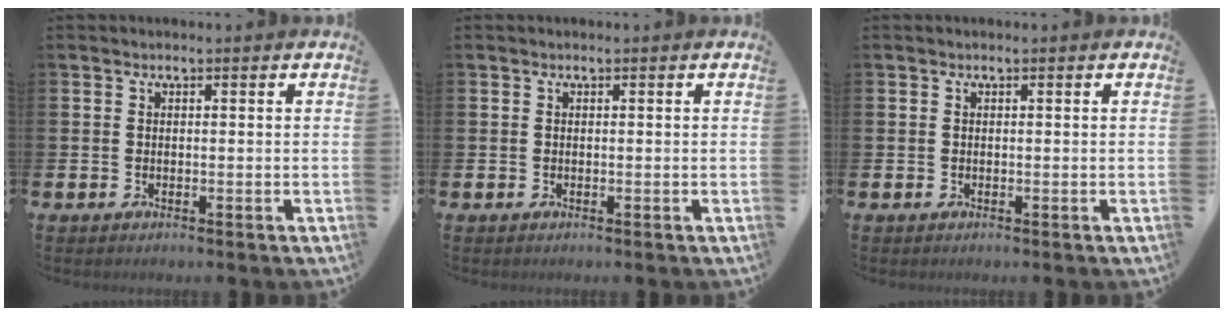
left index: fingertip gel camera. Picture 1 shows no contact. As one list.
[{"total": 0.0}, {"total": 0.0}]